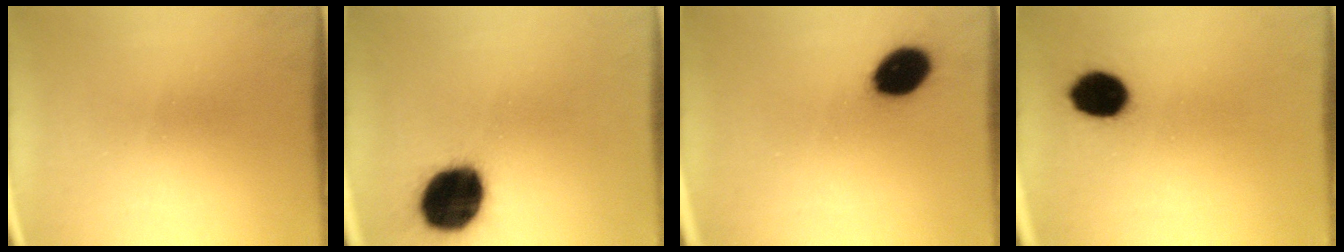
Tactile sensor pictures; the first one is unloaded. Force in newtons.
{"total": 18.5}
{"total": 10.9}
{"total": 9.6}